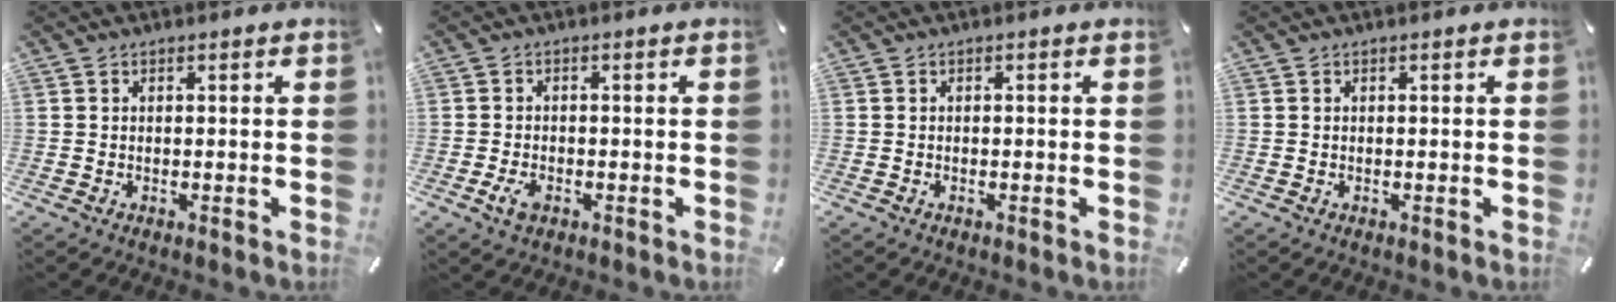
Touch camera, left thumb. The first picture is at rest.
{"total": 3.1, "force": [-1.3, 1.8, 2.1], "torque": [-0.058, -0.003, -0.028]}
{"total": 0.6, "force": [-0.2, 0.1, 0.5], "torque": [-0.009, -0.003, -0.003]}
{"total": 0.0}